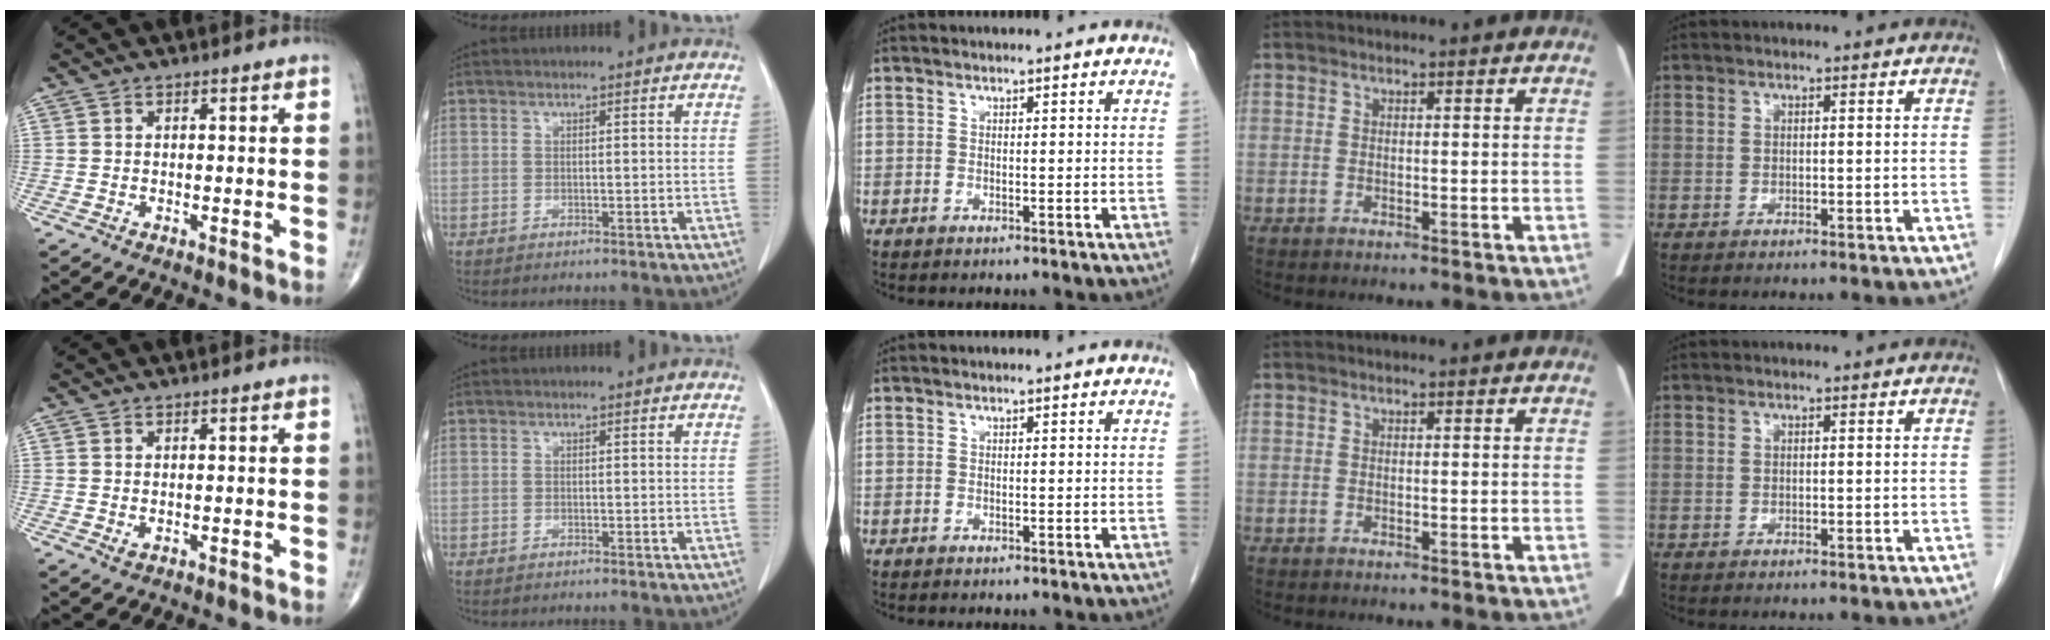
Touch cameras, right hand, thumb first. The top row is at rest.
{"thumb": {"total": 0.9, "force": [0.0, 0.5, 0.7], "torque": [-0.016, 0.001, 0.005]}}